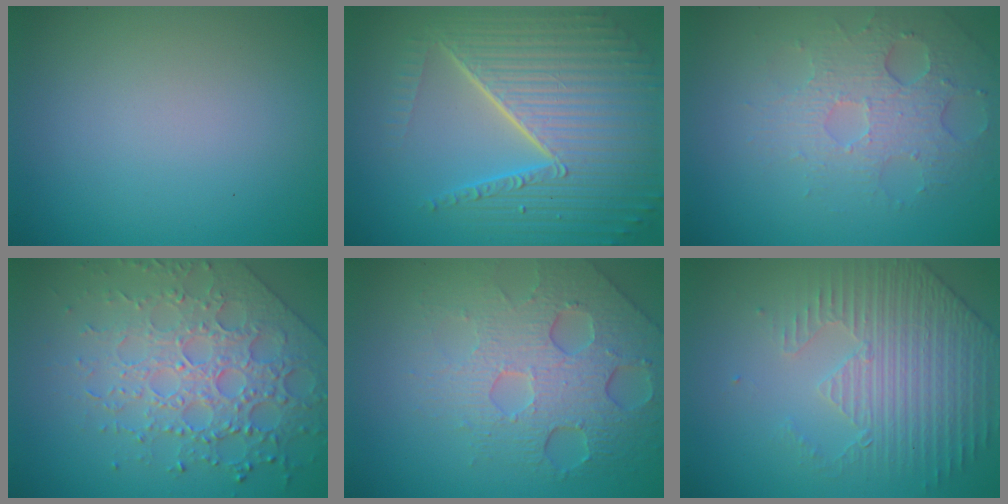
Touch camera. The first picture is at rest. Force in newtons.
{"total": 10.2, "press": 6.5, "slide": 7.9}
{"total": 3.6, "press": 3.3, "slide": 1.4}
{"total": 6.2, "press": 5.2, "slide": 3.3}
{"total": 7.3, "press": 5.0, "slide": 5.3}
{"total": 4.4, "press": 3.6, "slide": 2.5}